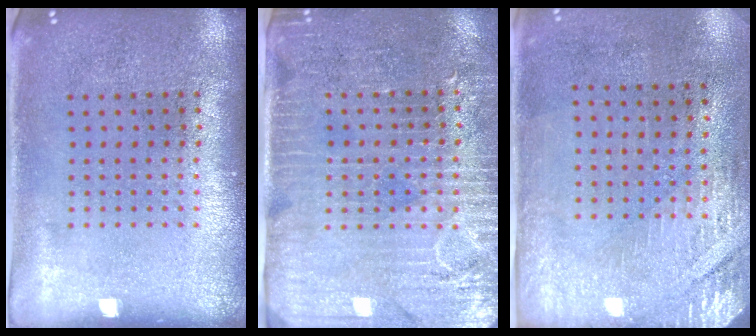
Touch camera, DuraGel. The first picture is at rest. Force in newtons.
{"total": 3.6, "press": 3.1, "slide": 1.9}
{"total": 2.9, "press": 2.5, "slide": 1.4}